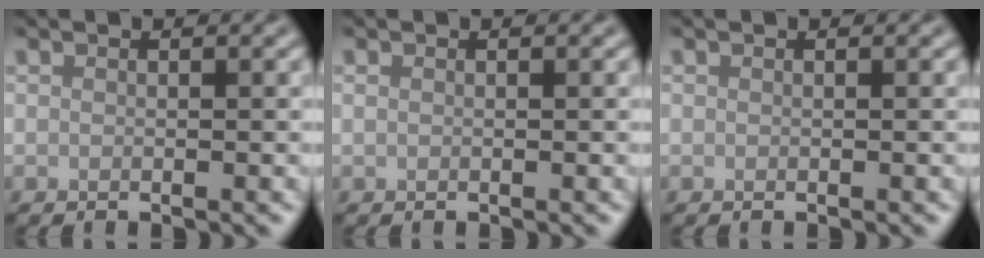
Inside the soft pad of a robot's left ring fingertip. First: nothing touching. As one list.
[{"total": 0.0}, {"total": 0.0}]